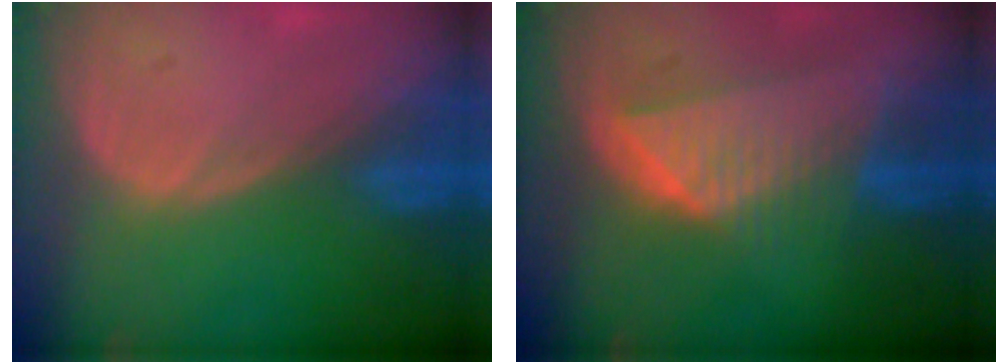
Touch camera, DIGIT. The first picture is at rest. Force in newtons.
{"total": 7.6, "press": 7.0, "slide": 3.0}